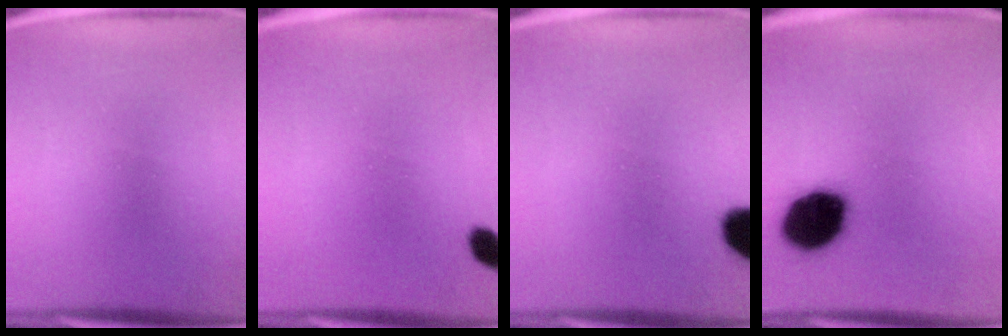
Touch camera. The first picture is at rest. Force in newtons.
{"total": 2.7}
{"total": 7.7}
{"total": 15.0}